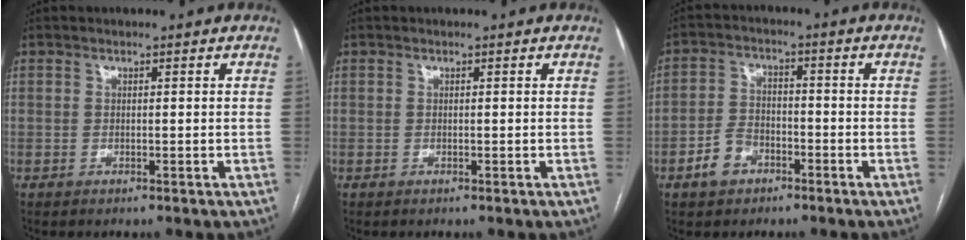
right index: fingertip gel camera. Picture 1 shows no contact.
{"total": 0.0}
{"total": 5.4, "force": [-3.1, 3.7, 2.6], "torque": [-0.058, 0.013, -0.053]}